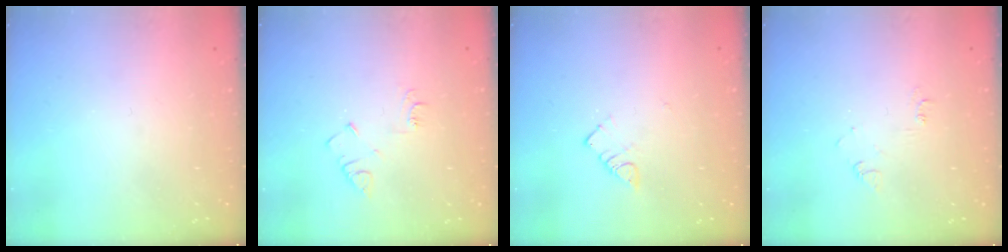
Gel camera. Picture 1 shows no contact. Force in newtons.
{"total": 6.1, "press": 6.1, "slide": 0.7}
{"total": 3.6, "press": 3.6, "slide": 0.3}
{"total": 3.7, "press": 3.7, "slide": 0.4}